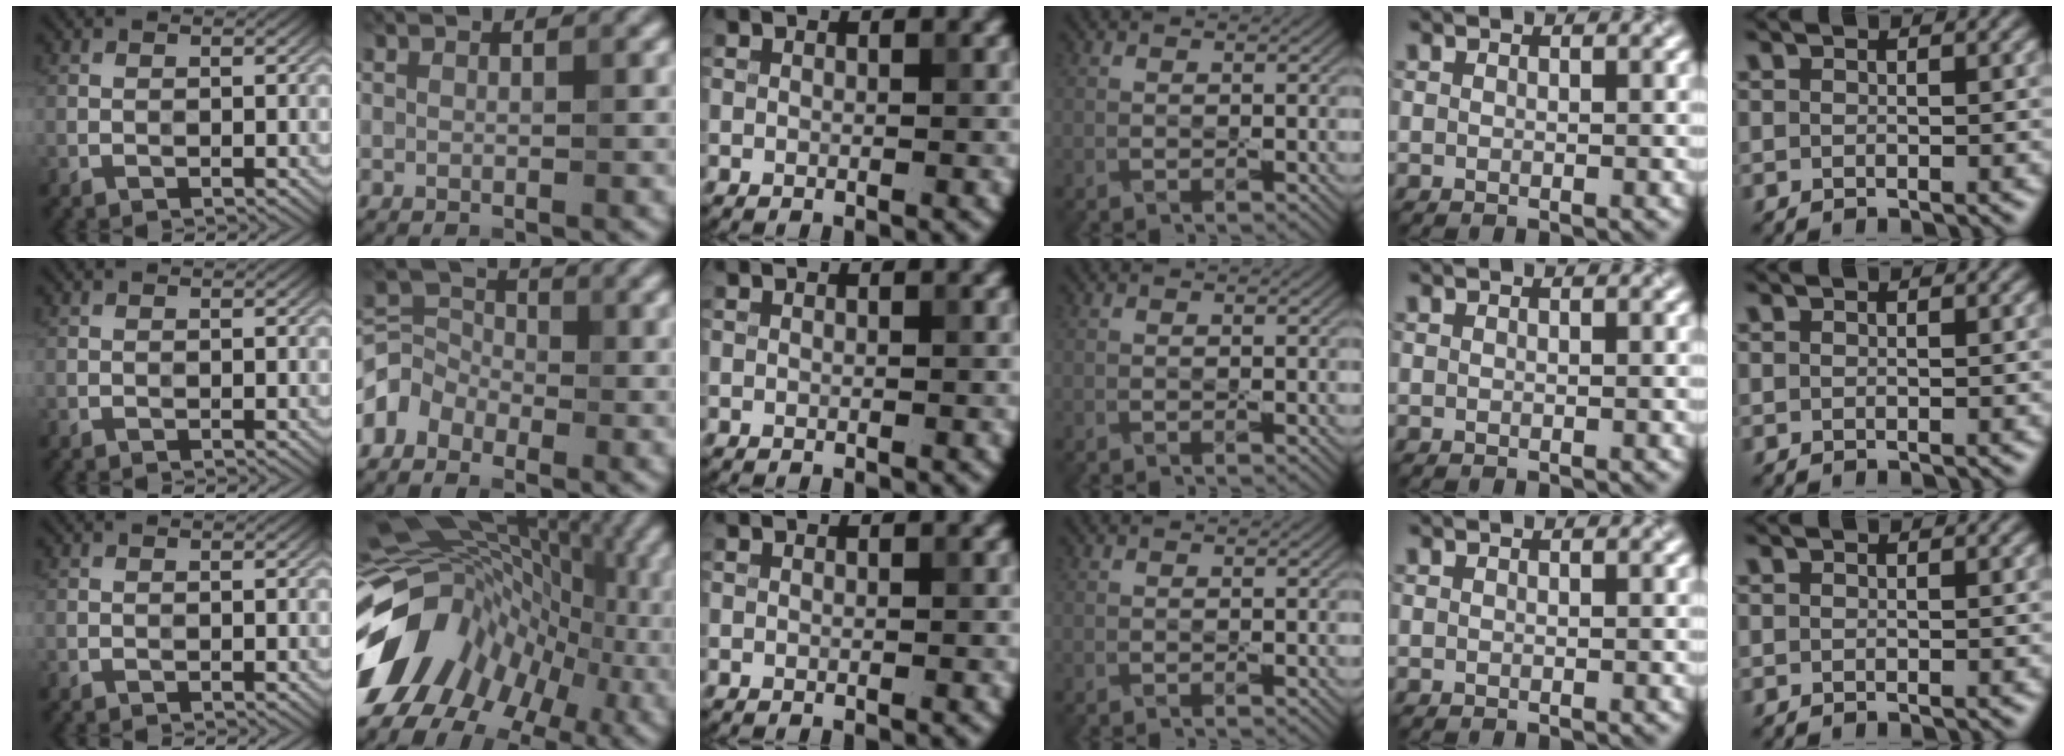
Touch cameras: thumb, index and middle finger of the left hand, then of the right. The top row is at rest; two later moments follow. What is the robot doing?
{"motion": "press", "object": "sticky note"}